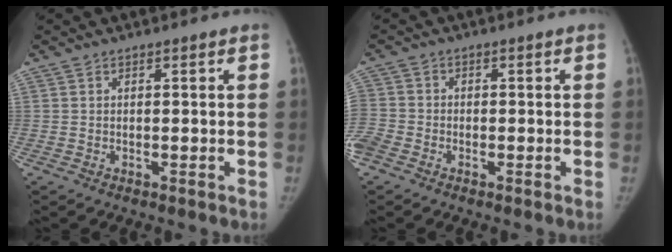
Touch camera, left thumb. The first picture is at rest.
{"total": 5.8, "force": [-2.7, 4.5, 2.5], "torque": [-0.079, 0.002, -0.057]}